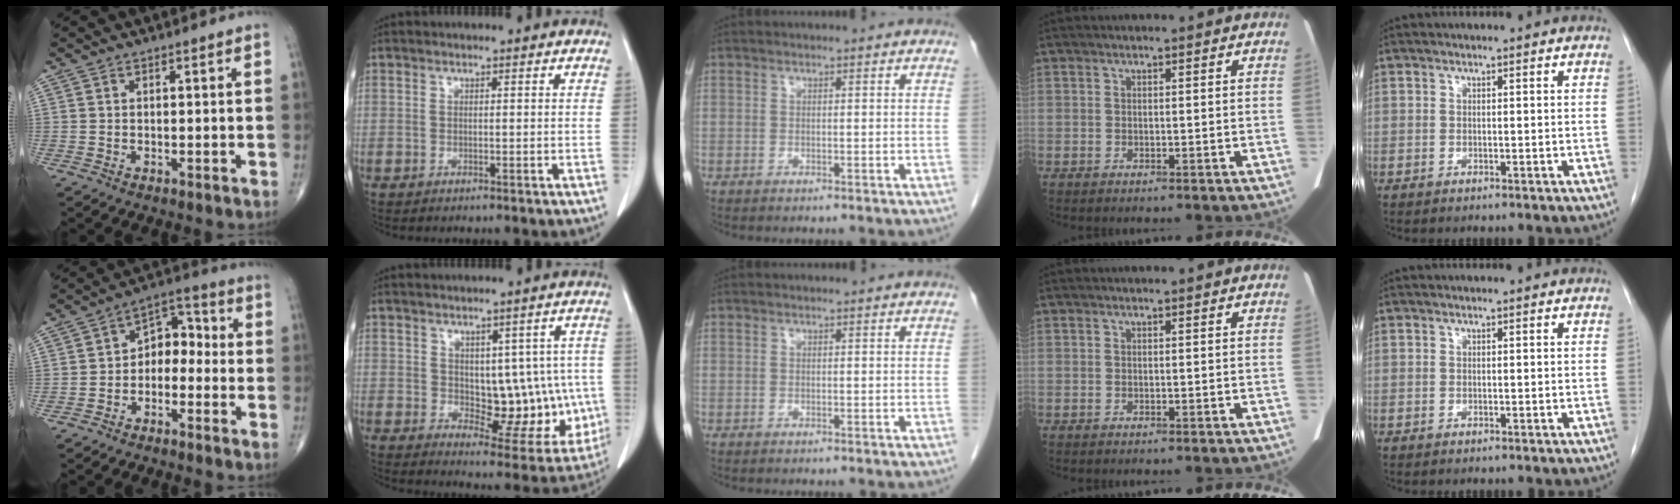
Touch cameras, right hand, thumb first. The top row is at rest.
{"thumb": {"total": 7.5, "force": [-1.7, 5.3, 5.1], "torque": [-0.048, 0.045, -0.044]}, "index": {"total": 11.6, "force": [0.4, 6.5, 9.6], "torque": [-0.101, 0.009, 0.029]}}